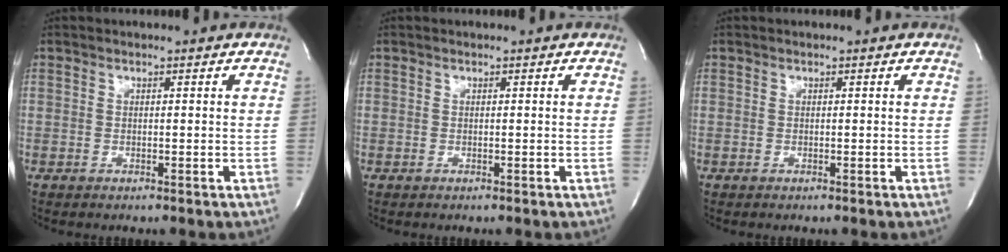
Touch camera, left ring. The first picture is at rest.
{"total": 0.0}
{"total": 0.0}